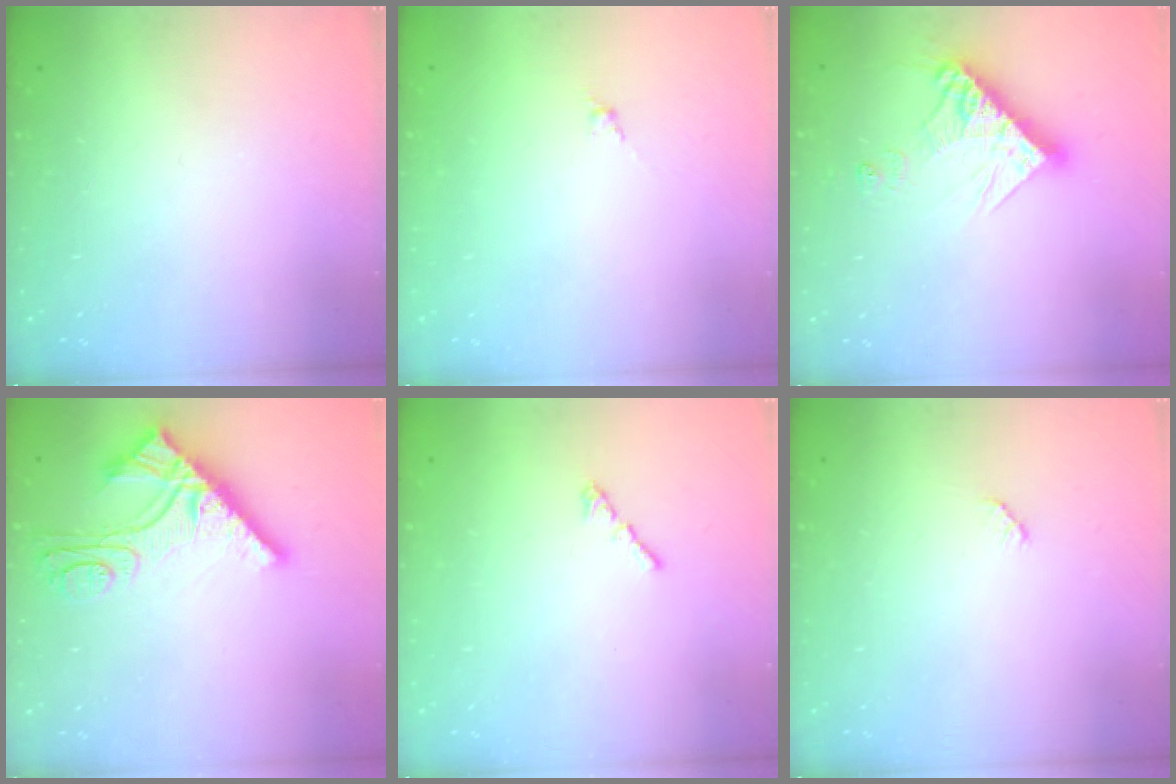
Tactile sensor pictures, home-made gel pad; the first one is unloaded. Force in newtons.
{"total": 0.0}
{"total": 13.2, "press": 13.1, "slide": 1.5}
{"total": 12.5, "press": 12.5, "slide": 0.7}
{"total": 1.2, "press": 1.1, "slide": 0.5}
{"total": 2.5, "press": 2.5, "slide": 0.4}